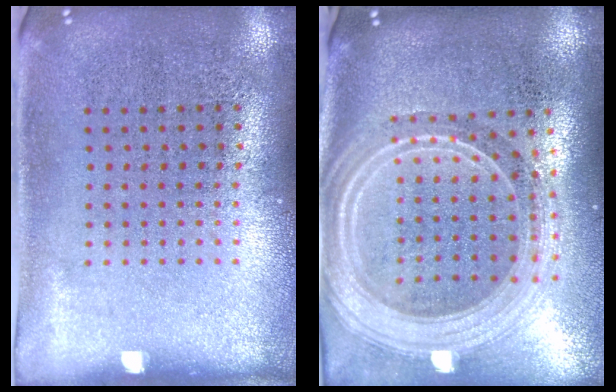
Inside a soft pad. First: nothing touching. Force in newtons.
{"total": 2.7, "press": 2.2, "slide": 1.5}